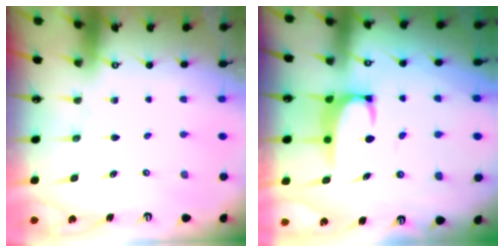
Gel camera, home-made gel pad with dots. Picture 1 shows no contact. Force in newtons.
{"total": 2.1, "press": 2.1, "slide": 0.3}